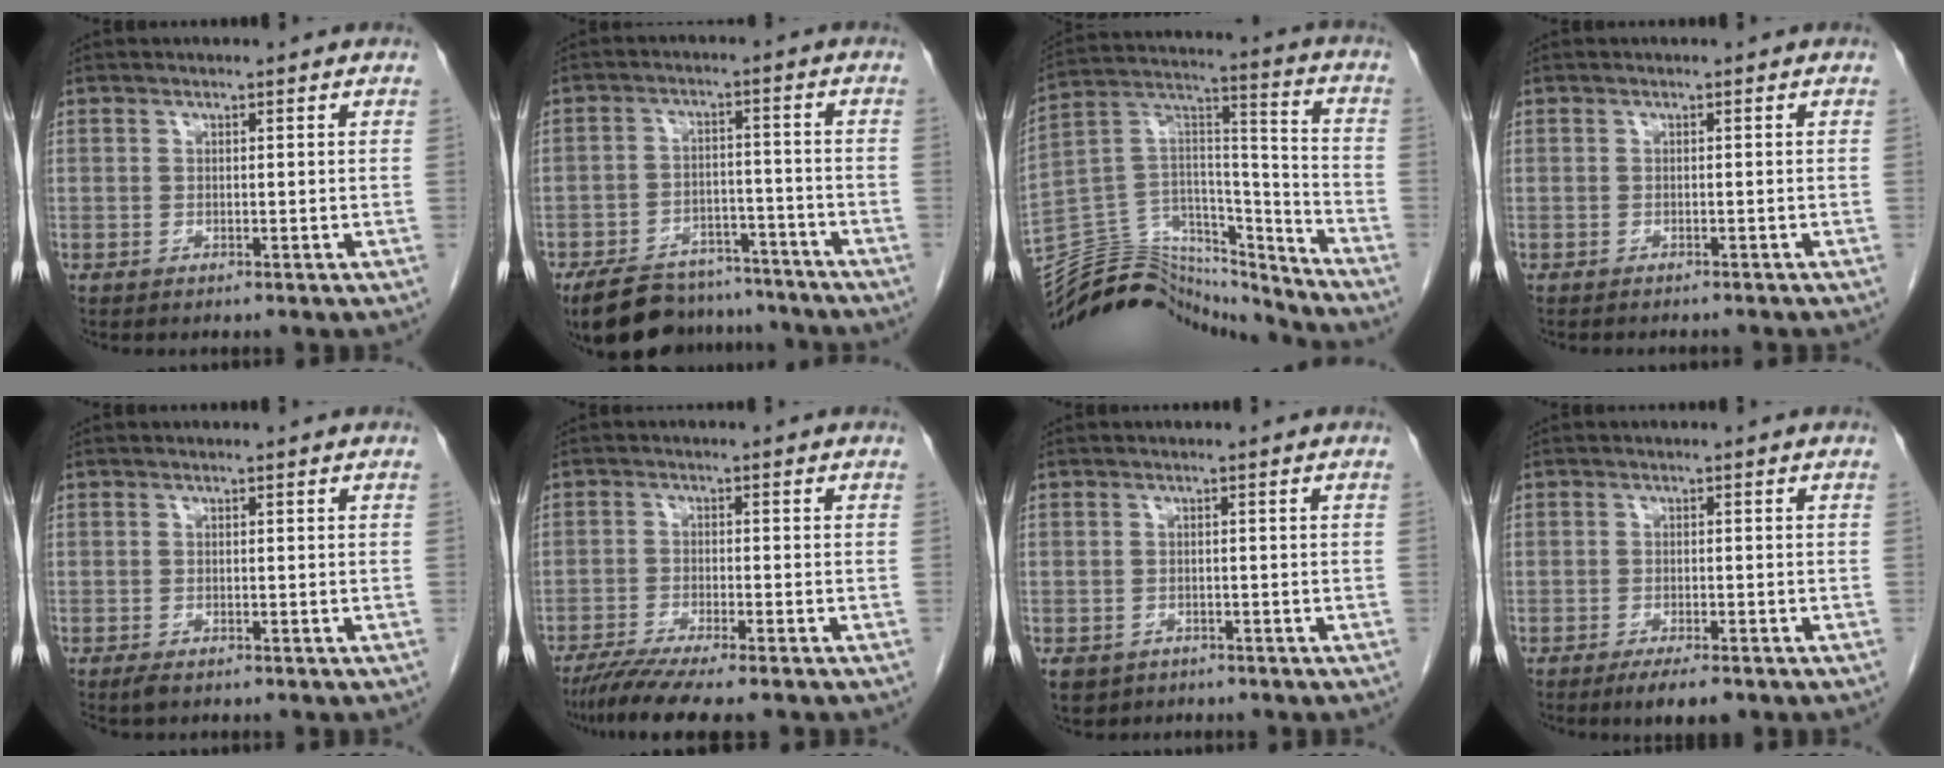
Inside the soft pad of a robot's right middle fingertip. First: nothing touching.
{"total": 14.4, "force": [-12.5, 5.7, 4.2], "torque": [-0.066, 0.010, -0.179]}
{"total": 21.5, "force": [-20.5, 5.5, 3.7], "torque": [-0.081, 0.062, -0.331]}
{"total": 3.7, "force": [-3.4, 0.7, 1.3], "torque": [-0.015, -0.005, -0.040]}
{"total": 1.3, "force": [-0.9, 0.4, 0.9], "torque": [-0.022, -0.003, -0.014]}
{"total": 7.5, "force": [-6.1, -0.2, 4.4], "torque": [-0.072, -0.021, -0.101]}
{"total": 4.3, "force": [-2.7, 3.1, 1.0], "torque": [-0.016, 0.002, -0.038]}
{"total": 4.1, "force": [-2.8, 0.8, 2.8], "torque": [-0.047, -0.008, -0.041]}